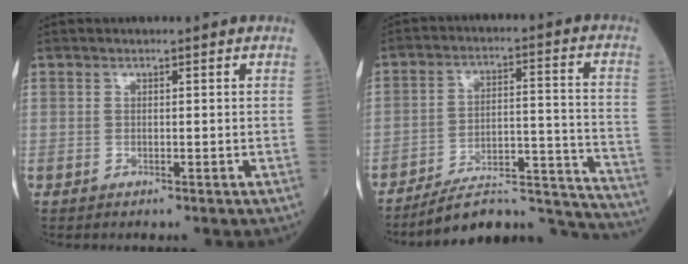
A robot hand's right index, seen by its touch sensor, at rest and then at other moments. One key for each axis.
{"total": 19.1, "fx": -18.3, "fy": 1.8, "fz": 5.1, "tx": -0.028, "ty": 0.042, "tz": -0.260}